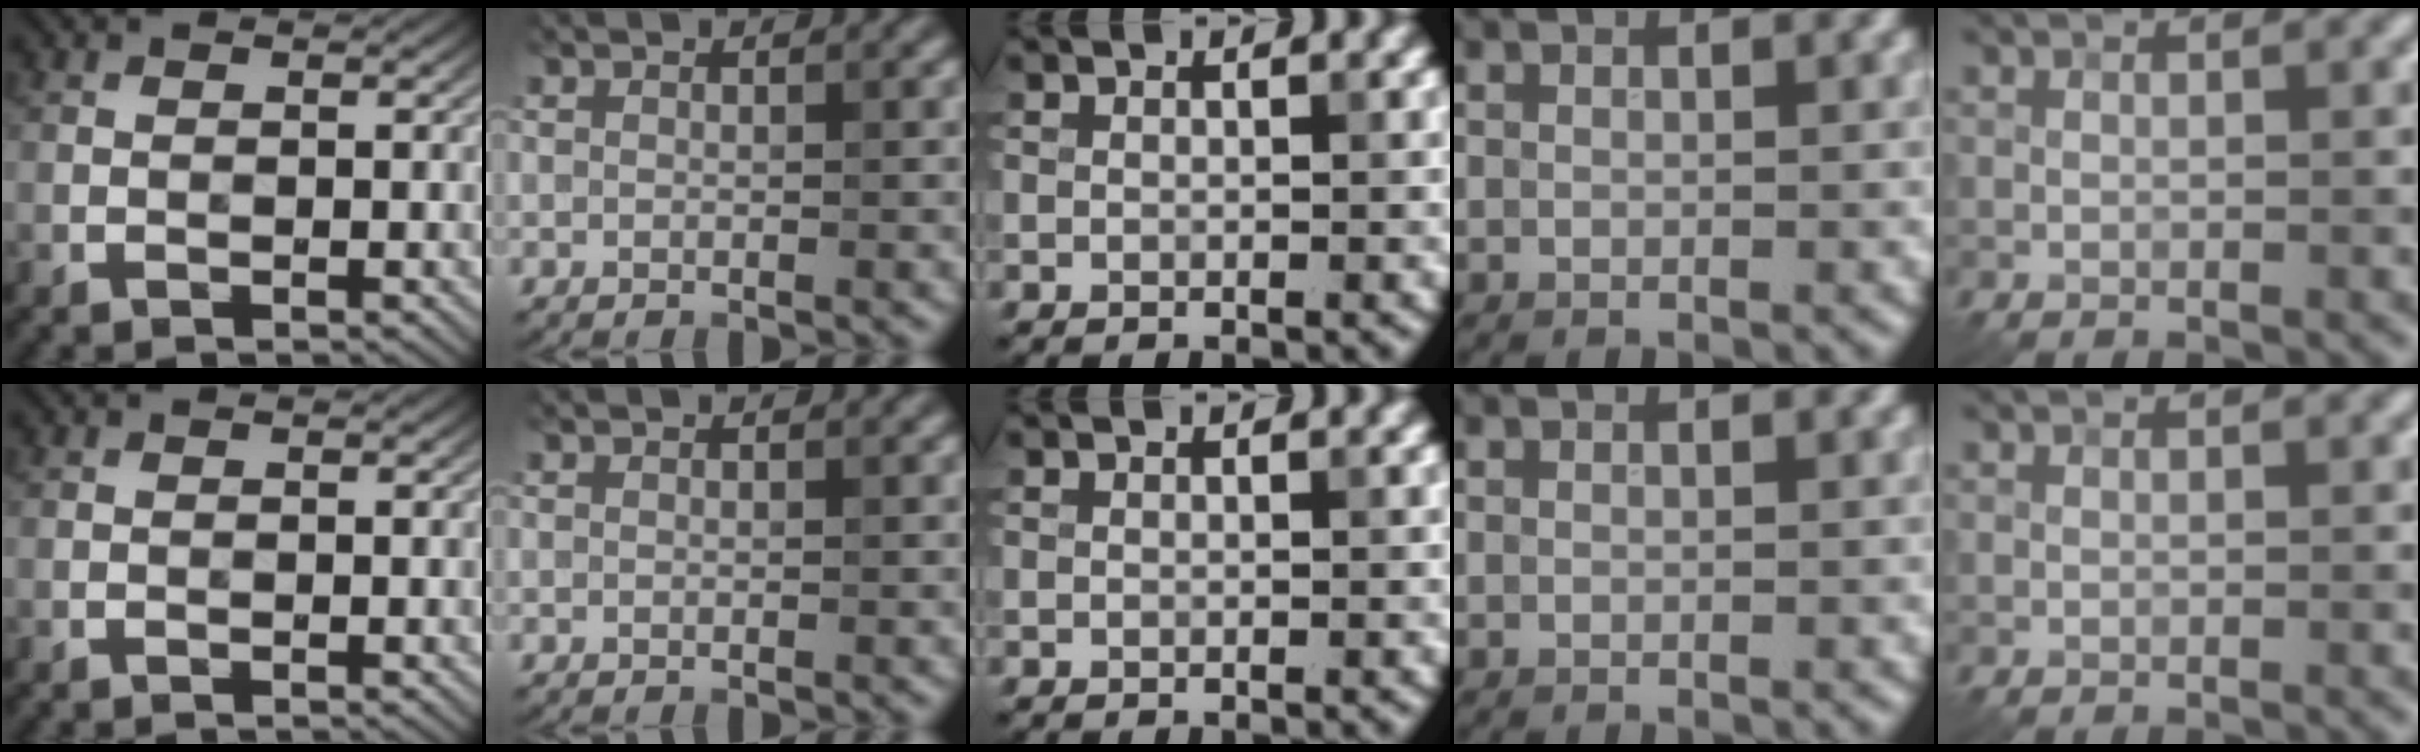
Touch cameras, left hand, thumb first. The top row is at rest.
{}